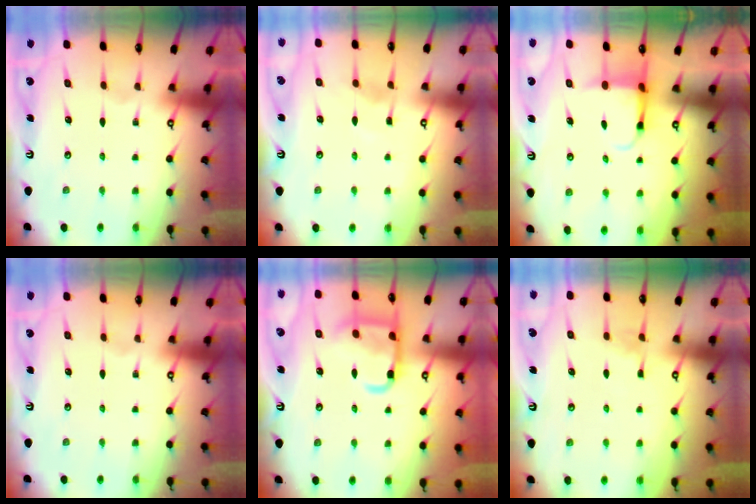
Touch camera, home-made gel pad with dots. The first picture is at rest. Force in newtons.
{"total": 5.6, "press": 5.5, "slide": 0.7}
{"total": 3.9, "press": 3.7, "slide": 1.2}
{"total": 0.0}
{"total": 12.6, "press": 12.6, "slide": 0.9}
{"total": 4.8, "press": 4.7, "slide": 0.5}